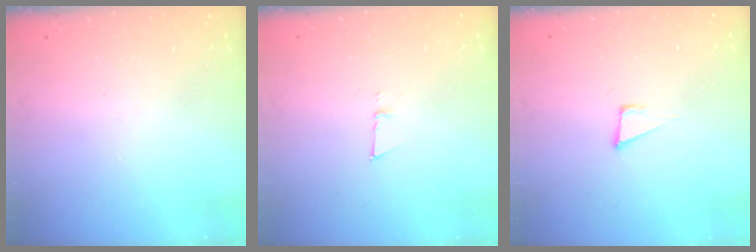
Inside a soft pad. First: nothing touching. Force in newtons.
{"total": 3.8, "press": 3.7, "slide": 1.0}
{"total": 4.2, "press": 2.8, "slide": 3.1}